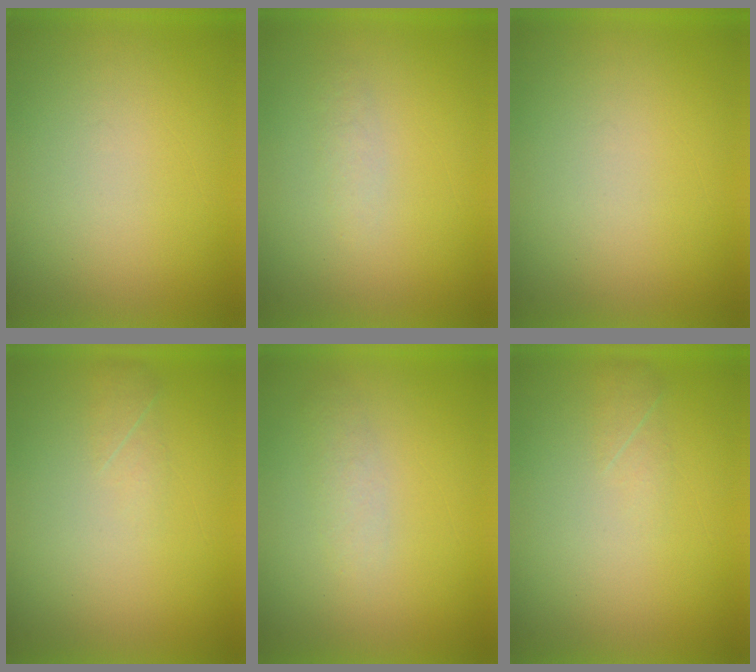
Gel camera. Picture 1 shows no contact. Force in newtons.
{"total": 1.3}
{"total": 0.0}
{"total": 1.6}
{"total": 1.9}
{"total": 1.6}